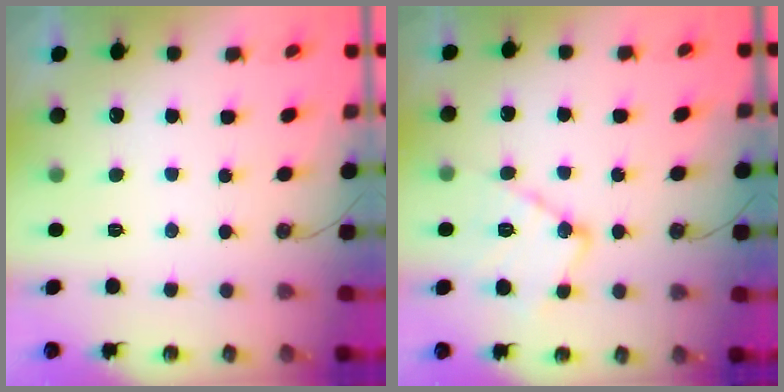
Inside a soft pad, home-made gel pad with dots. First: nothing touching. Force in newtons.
{"total": 13.0, "press": 12.9, "slide": 1.1}